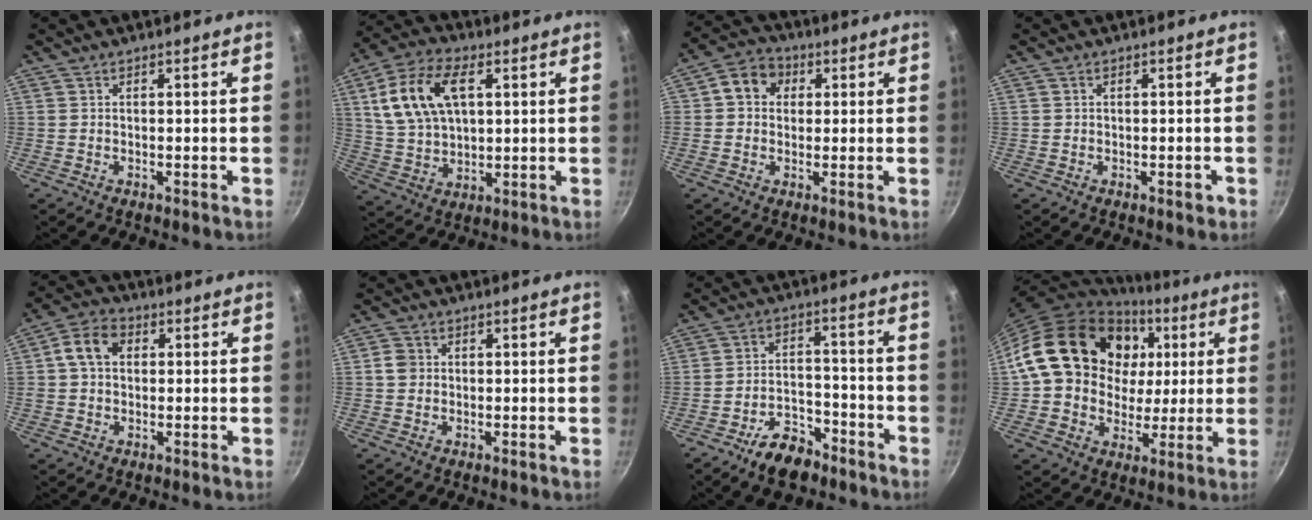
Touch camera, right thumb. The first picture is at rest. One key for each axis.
{"total": 20.4, "fx": 7.8, "fy": 12.3, "fz": 14.2, "tx": -0.246, "ty": -0.009, "tz": 0.143}
{"total": 7.0, "fx": 1.5, "fy": 6.1, "fz": 3.2, "tx": -0.026, "ty": 0.010, "tz": 0.007}
{"total": 1.4, "fx": -0.3, "fy": 0.8, "fz": 1.1, "tx": -0.010, "ty": 0.006, "tz": -0.004}
{"total": 7.5, "fx": 1.4, "fy": 5.7, "fz": 4.7, "tx": -0.069, "ty": 0.017, "tz": 0.011}
{"total": 2.6, "fx": 0.2, "fy": 2.3, "fz": 1.0, "tx": -0.010, "ty": 0.007, "tz": -0.001}
{"total": 9.5, "fx": -6.6, "fy": 5.0, "fz": 4.7, "tx": -0.058, "ty": 0.051, "tz": -0.108}
{"total": 23.5, "fx": 5.4, "fy": 18.7, "fz": 13.1, "tx": -0.211, "ty": 0.022, "tz": 0.096}